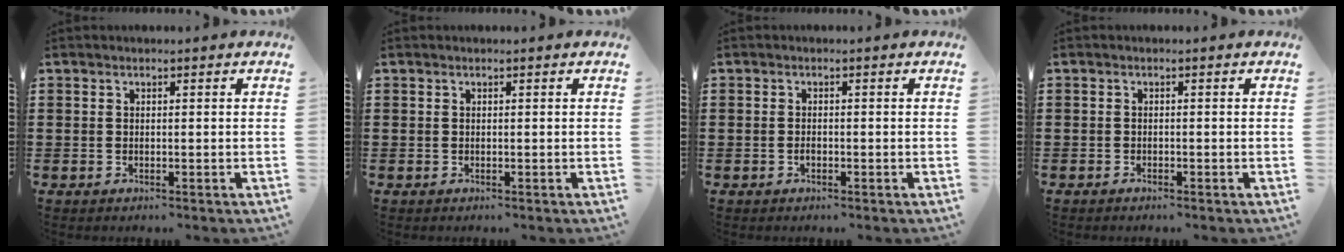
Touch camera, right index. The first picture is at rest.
{"total": 0.0}
{"total": 1.0, "force": [-0.5, 0.4, 0.7], "torque": [-0.016, -0.005, -0.008]}
{"total": 0.6, "force": [-0.6, 0.1, 0.2], "torque": [-0.004, -0.001, -0.013]}